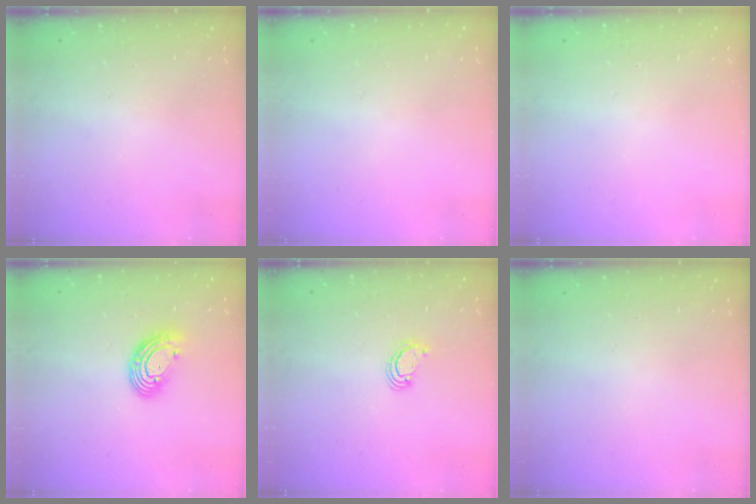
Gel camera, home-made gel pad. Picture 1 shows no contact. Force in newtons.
{"total": 0.0}
{"total": 0.0}
{"total": 10.5, "press": 10.4, "slide": 1.1}
{"total": 2.6, "press": 2.5, "slide": 0.3}
{"total": 0.0}